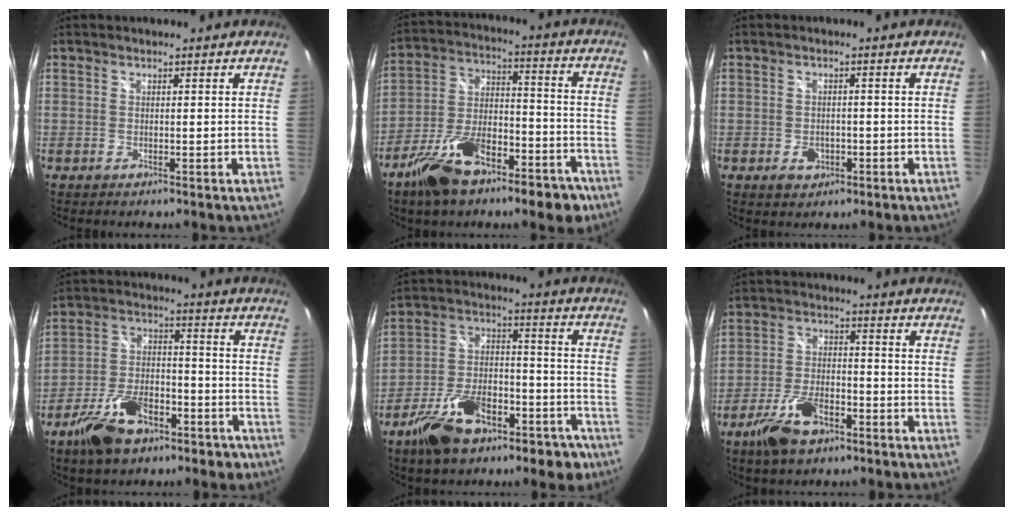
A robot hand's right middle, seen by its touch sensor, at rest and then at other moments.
{"total": 18.8, "force": [-11.7, 8.2, 12.2], "torque": [-0.221, 0.004, -0.182]}
{"total": 3.5, "force": [-1.5, 2.7, 1.6], "torque": [-0.034, 0.001, -0.016]}
{"total": 14.8, "force": [-9.4, 7.8, 8.5], "torque": [-0.171, 0.019, -0.145]}
{"total": 18.6, "force": [-11.7, 9.5, 10.9], "torque": [-0.200, 0.022, -0.170]}
{"total": 9.9, "force": [-6.2, 4.7, 6.2], "torque": [-0.137, -0.004, -0.112]}